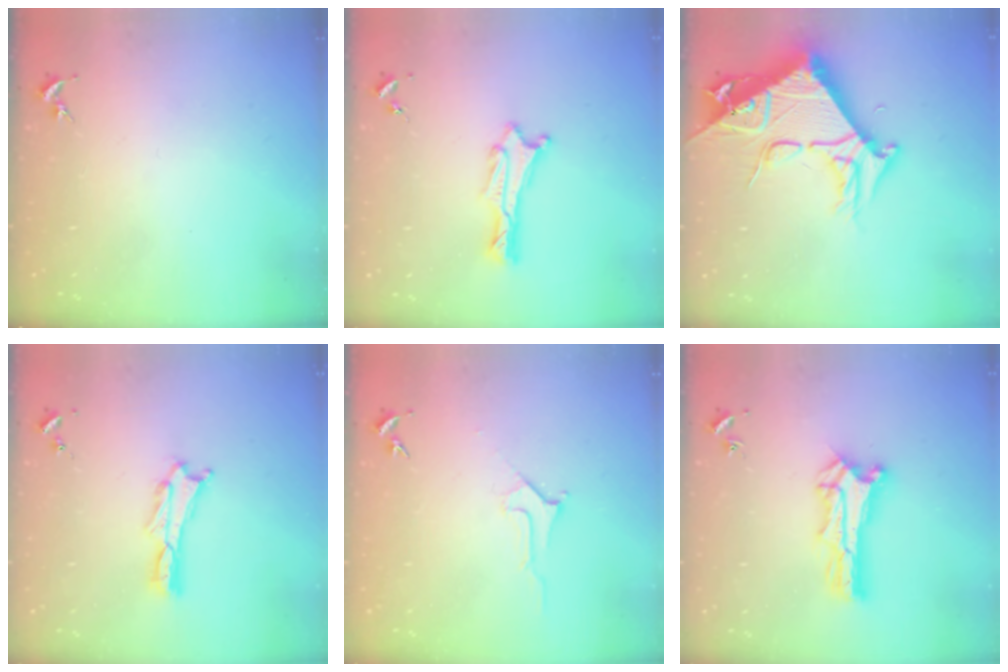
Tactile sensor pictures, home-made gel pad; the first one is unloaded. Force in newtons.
{"total": 0.9, "press": 0.8, "slide": 0.1}
{"total": 11.2, "press": 11.1, "slide": 1.1}
{"total": 1.1, "press": 1.1, "slide": 0.2}
{"total": 2.8, "press": 2.8, "slide": 0.4}
{"total": 2.7, "press": 2.7, "slide": 0.3}